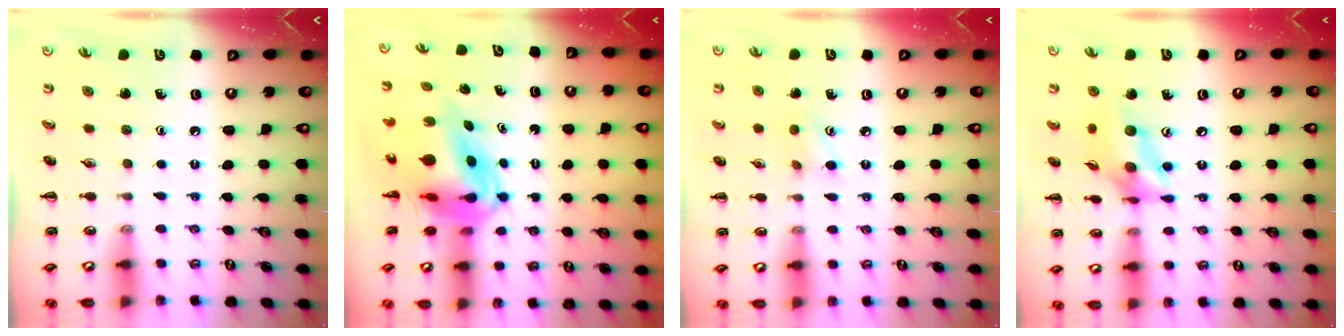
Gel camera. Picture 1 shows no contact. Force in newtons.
{"total": 9.1, "press": 8.7, "slide": 2.6}
{"total": 4.3, "press": 4.1, "slide": 1.2}
{"total": 13.8, "press": 13.4, "slide": 3.2}